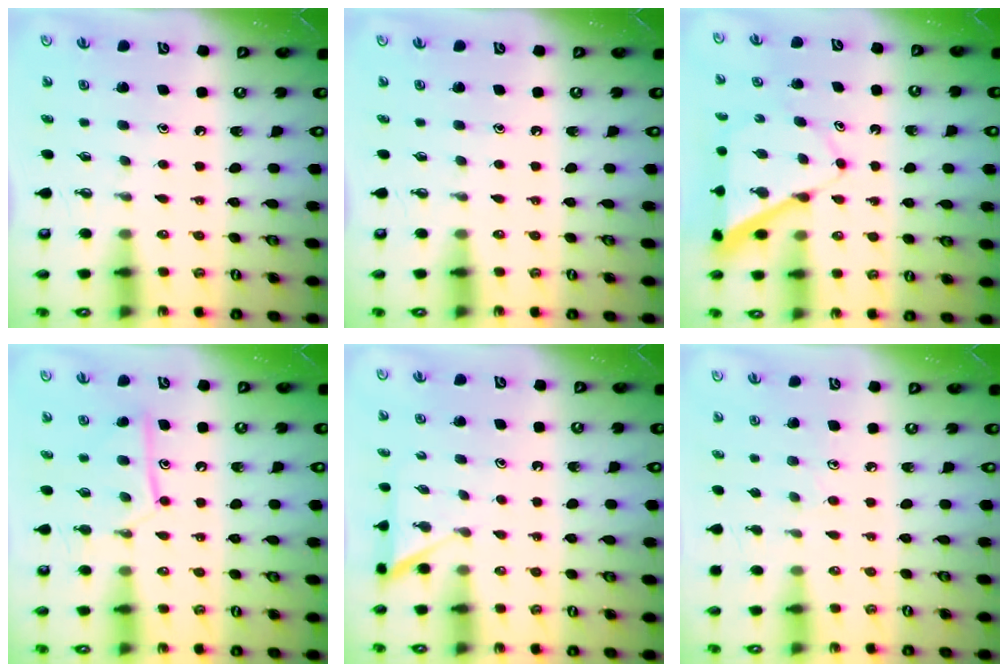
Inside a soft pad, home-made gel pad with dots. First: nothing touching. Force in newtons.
{"total": 0.0}
{"total": 6.9, "press": 6.9, "slide": 0.5}
{"total": 10.4, "press": 10.4, "slide": 0.6}
{"total": 3.7, "press": 3.7, "slide": 0.4}
{"total": 5.0, "press": 5.0, "slide": 0.4}